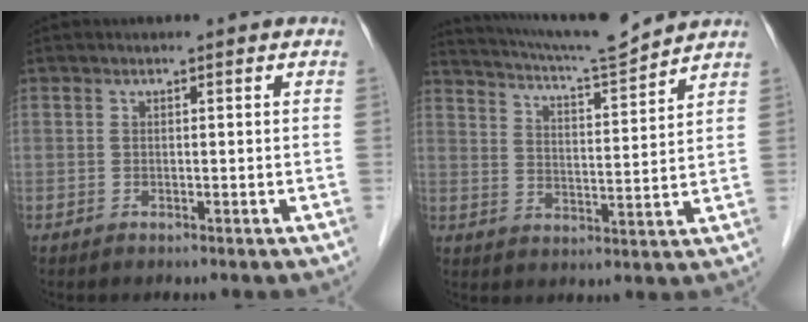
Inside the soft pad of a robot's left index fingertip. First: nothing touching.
{"total": 10.8, "force": [10.3, -1.3, 3.0], "torque": [-0.062, -0.010, 0.165]}